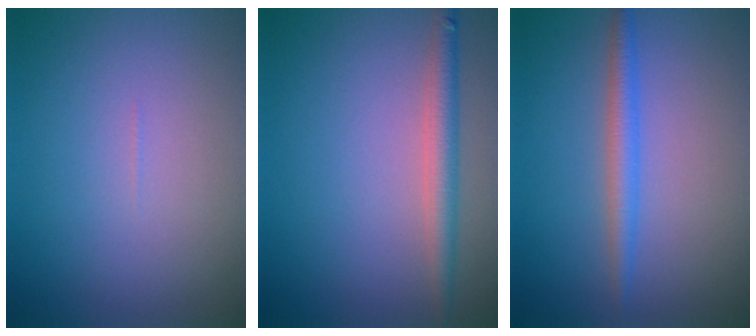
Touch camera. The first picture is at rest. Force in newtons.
{"total": 2.6, "press": 2.6, "slide": 0.1}
{"total": 2.2, "press": 2.2, "slide": 0.1}